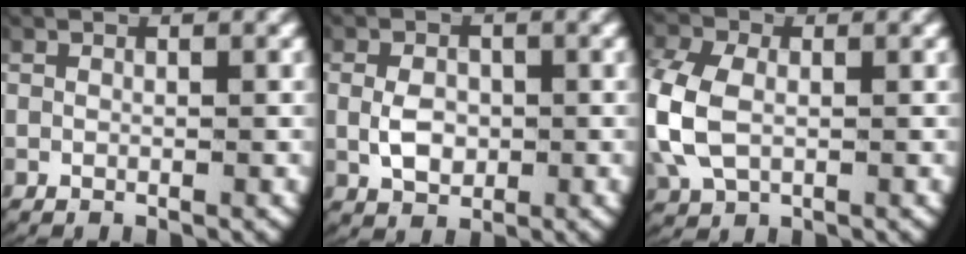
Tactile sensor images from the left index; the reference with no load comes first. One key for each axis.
{"total": 3.0, "fx": -0.3, "fy": 2.3, "fz": 1.9, "tx": -0.040, "ty": -0.011, "tz": 0.002}
{"total": 5.4, "fx": 0.0, "fy": 4.3, "fz": 3.4, "tx": -0.112, "ty": -0.015, "tz": 0.010}